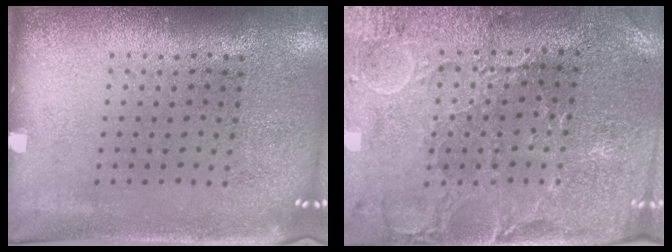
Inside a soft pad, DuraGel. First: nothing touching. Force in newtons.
{"total": 1.1, "press": 1.0, "slide": 0.4}